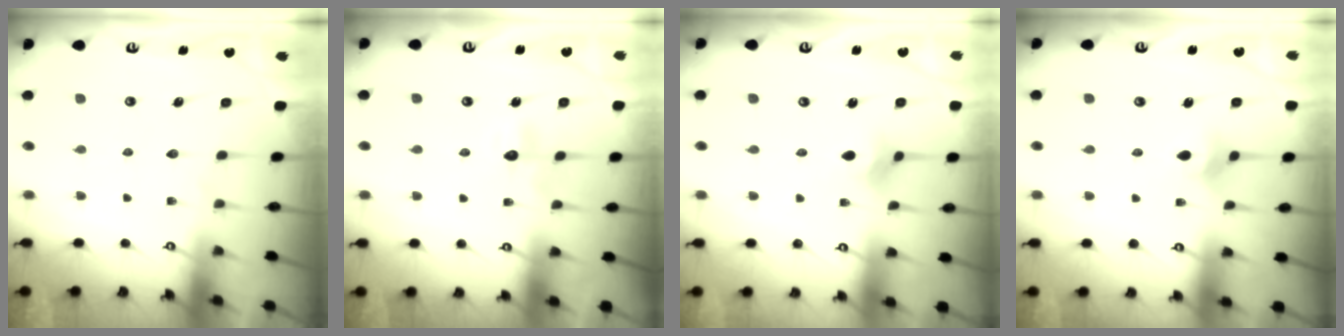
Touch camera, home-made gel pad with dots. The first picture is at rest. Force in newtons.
{"total": 3.9, "press": 3.9, "slide": 0.7}
{"total": 3.6, "press": 3.6, "slide": 0.6}
{"total": 4.4, "press": 4.4, "slide": 0.6}